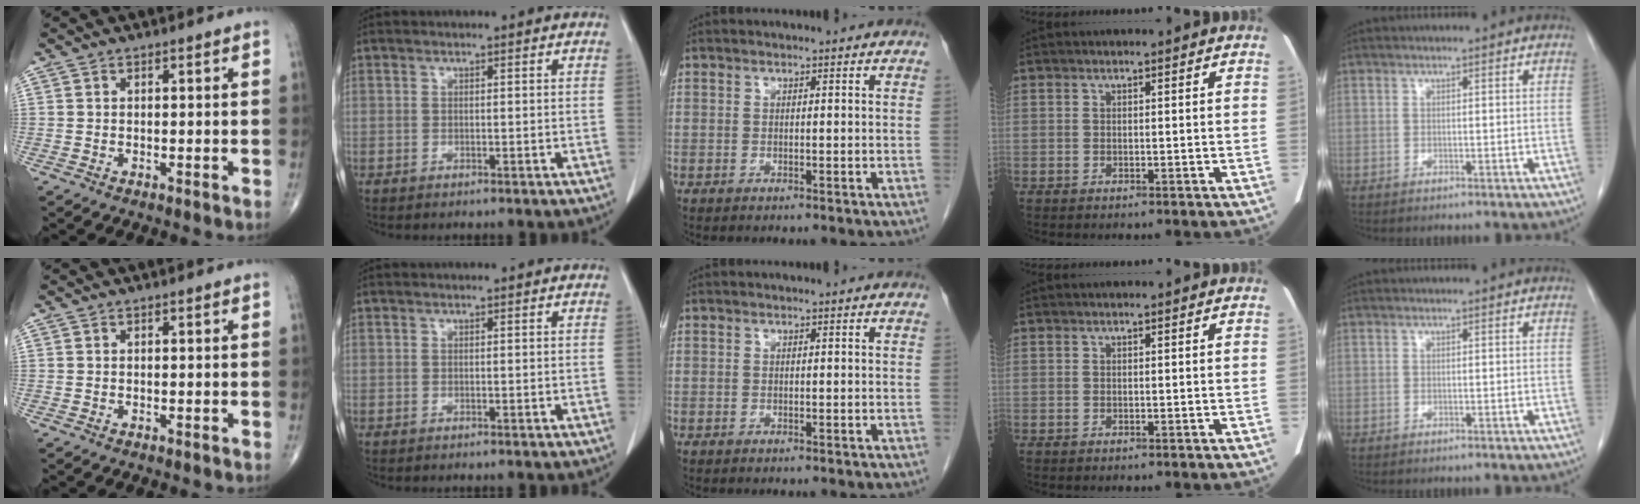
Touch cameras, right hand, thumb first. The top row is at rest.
{}